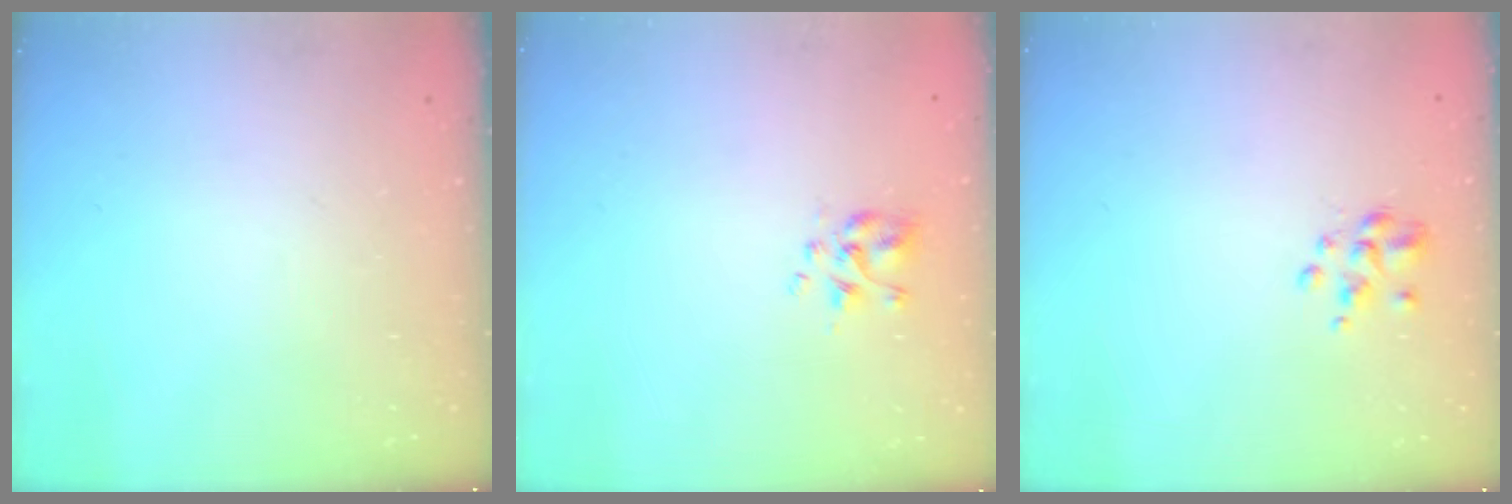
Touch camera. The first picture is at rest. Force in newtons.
{"total": 2.9, "press": 2.7, "slide": 1.1}
{"total": 2.6, "press": 2.5, "slide": 0.8}